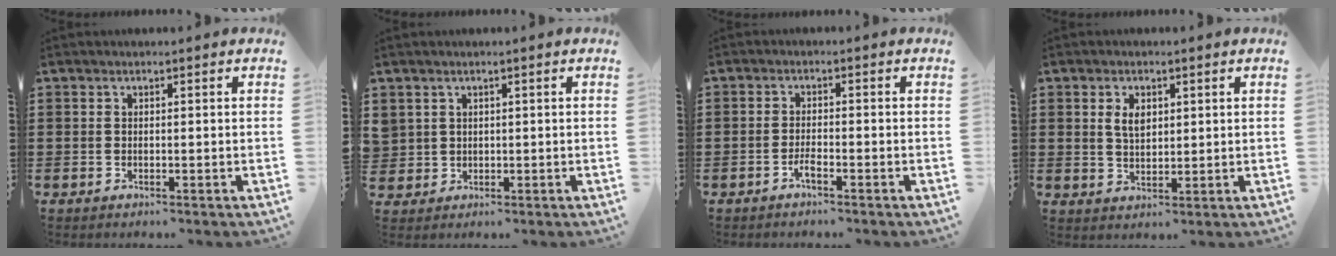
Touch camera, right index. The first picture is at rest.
{"total": 1.8, "force": [1.0, 1.6, -0.1], "torque": [-0.007, 0.008, 0.019]}
{"total": 1.9, "force": [-1.4, 0.3, 1.3], "torque": [-0.032, -0.005, -0.027]}
{"total": 3.3, "force": [1.1, 1.9, 2.5], "torque": [-0.046, 0.004, 0.018]}